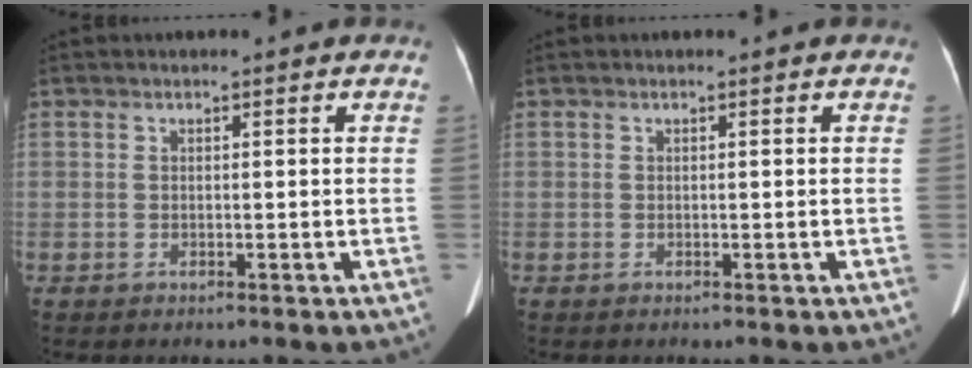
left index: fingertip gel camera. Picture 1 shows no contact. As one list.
[{"total": 0.0}]